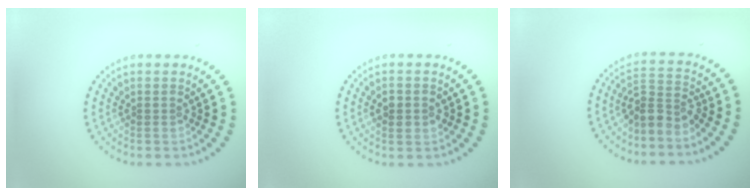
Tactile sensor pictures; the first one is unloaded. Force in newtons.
{"total": 1.4, "press": 1.4, "slide": 0.2}
{"total": 2.8, "press": 2.1, "slide": 1.8}